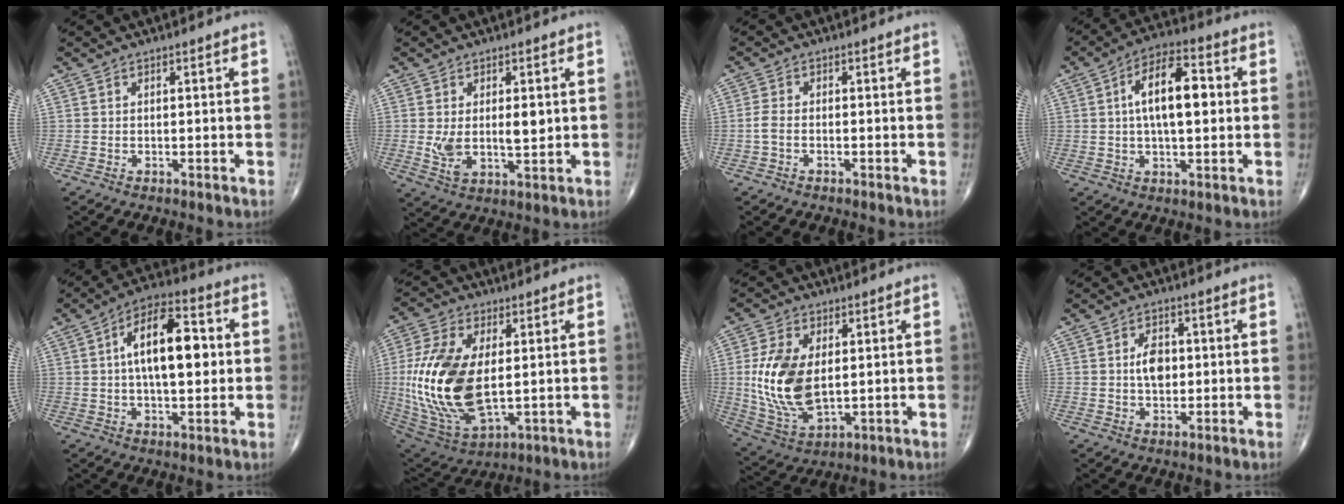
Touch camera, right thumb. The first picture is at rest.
{"total": 7.4, "force": [0.8, 3.6, 6.4], "torque": [-0.103, -0.013, 0.021]}
{"total": 1.9, "force": [-0.6, 1.0, 1.5], "torque": [-0.035, 0.006, -0.017]}
{"total": 12.6, "force": [1.7, 5.7, 11.2], "torque": [-0.178, 0.016, 0.022]}
{"total": 15.3, "force": [2.1, 7.1, 13.4], "torque": [-0.203, 0.016, 0.028]}
{"total": 21.8, "force": [0.8, 11.4, 18.5], "torque": [-0.396, -0.016, 0.027]}
{"total": 14.9, "force": [1.4, 8.3, 12.2], "torque": [-0.244, -0.013, 0.038]}
{"total": 5.3, "force": [0.4, 3.4, 4.1], "torque": [-0.056, 0.001, 0.006]}